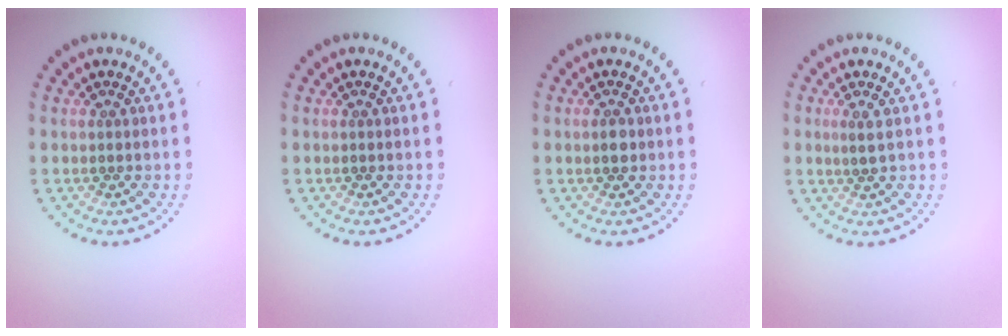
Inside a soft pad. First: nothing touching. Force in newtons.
{"total": 0.0}
{"total": 1.4, "press": 1.4, "slide": 0.2}
{"total": 1.1, "press": 0.8, "slide": 0.7}